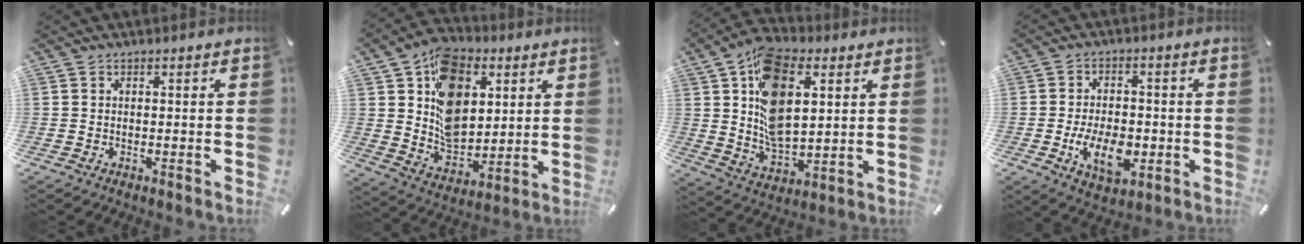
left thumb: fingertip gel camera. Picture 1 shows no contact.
{"total": 15.8, "force": [5.2, 11.7, 9.2], "torque": [-0.147, -0.014, 0.103]}
{"total": 16.0, "force": [5.4, 9.4, 11.8], "torque": [-0.226, -0.016, 0.097]}
{"total": 10.4, "force": [-2.8, 6.3, 7.8], "torque": [-0.144, 0.000, -0.047]}